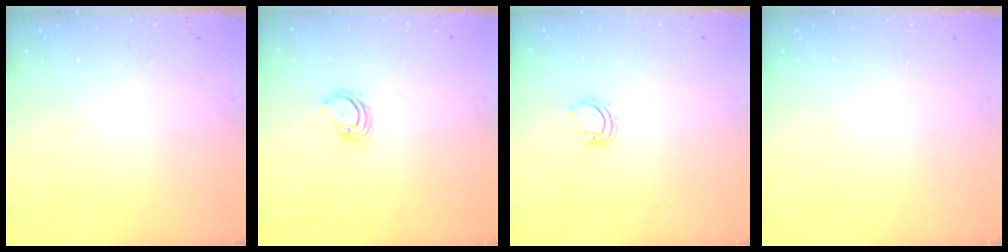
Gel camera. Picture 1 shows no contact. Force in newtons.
{"total": 3.4, "press": 3.4, "slide": 0.1}
{"total": 4.9, "press": 4.9, "slide": 0.3}
{"total": 0.0}